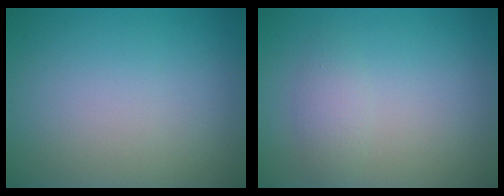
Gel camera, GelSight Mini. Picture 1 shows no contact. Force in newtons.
{"total": 1.6, "press": 1.6, "slide": 0.0}